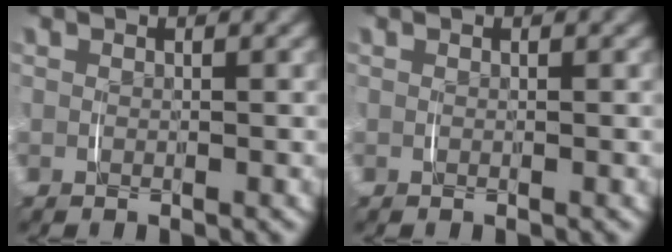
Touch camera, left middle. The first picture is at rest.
{"total": 0.0}